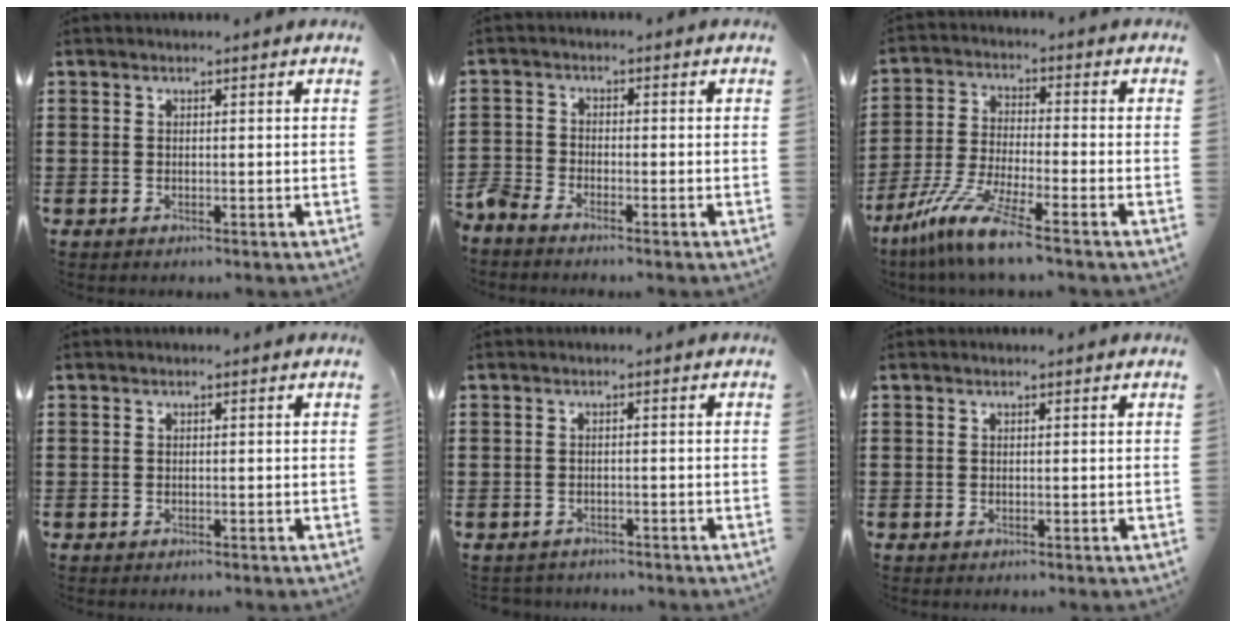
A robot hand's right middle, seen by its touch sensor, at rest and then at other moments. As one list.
[{"total": 2.6, "force": [-2.5, 0.6, 0.3], "torque": [-0.032, -0.005, -0.060]}, {"total": 9.6, "force": [-7.5, 0.3, 6.1], "torque": [-0.141, -0.012, -0.151]}, {"total": 0.0}, {"total": 1.2, "force": [-1.2, 0.2, -0.1], "torque": [-0.004, -0.001, -0.027]}, {"total": 0.0}]